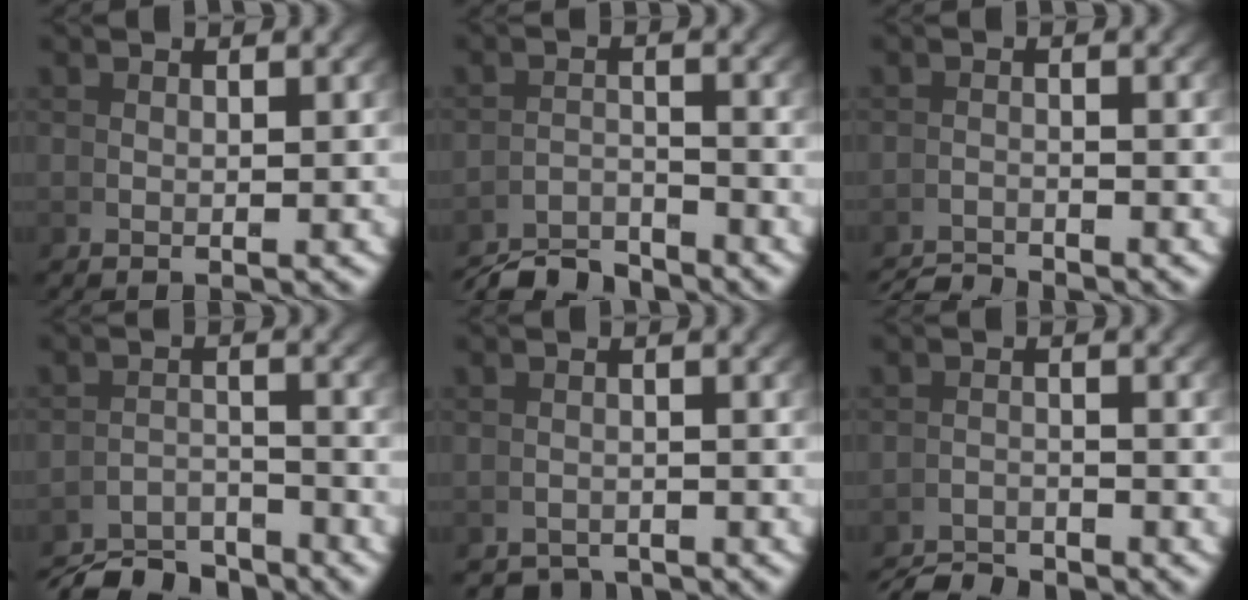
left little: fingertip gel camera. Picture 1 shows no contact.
{"total": 5.0, "force": [-4.9, 0.4, 0.9], "torque": [0.005, -0.006, -0.085]}
{"total": 2.9, "force": [-2.8, -0.5, -0.3], "torque": [0.014, -0.007, -0.050]}
{"total": 6.3, "force": [-6.0, 1.1, 1.4], "torque": [0.004, -0.011, -0.100]}
{"total": 3.1, "force": [-3.0, 0.3, -0.2], "torque": [0.018, -0.010, -0.047]}
{"total": 3.8, "force": [-3.8, 0.0, 0.1], "torque": [0.016, -0.009, -0.065]}